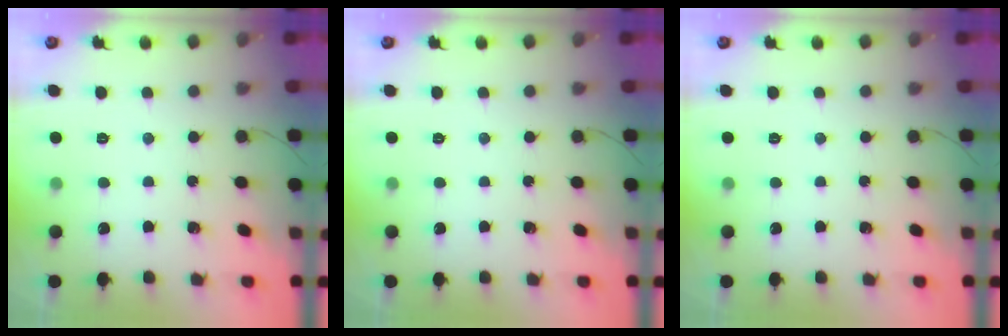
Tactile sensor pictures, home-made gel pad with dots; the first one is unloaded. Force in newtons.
{"total": 0.0}
{"total": 0.0}